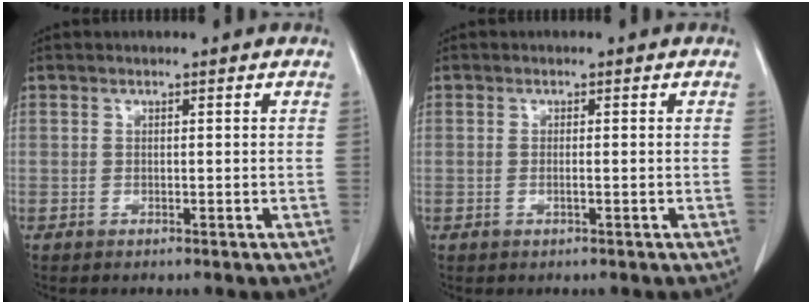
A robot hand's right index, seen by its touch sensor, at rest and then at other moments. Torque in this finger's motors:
{"motor_torque": [-0.27, 0.07, -0.04, -0.01]}